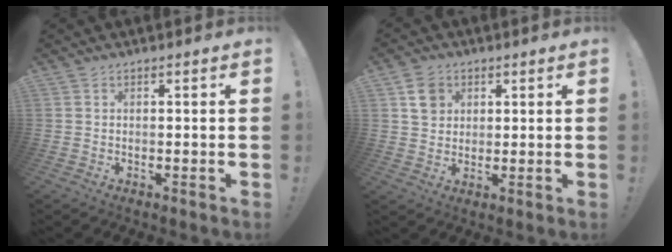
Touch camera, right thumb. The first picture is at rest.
{"total": 6.9, "force": [2.9, 5.7, 2.7], "torque": [-0.029, -0.004, 0.055]}